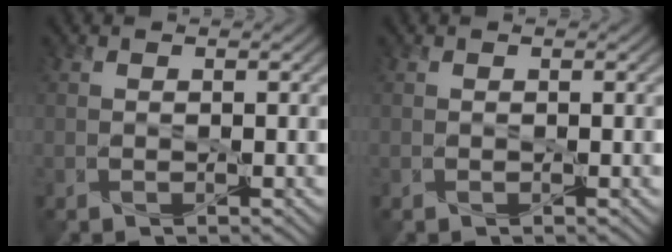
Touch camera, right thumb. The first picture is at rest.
{"total": 0.0}